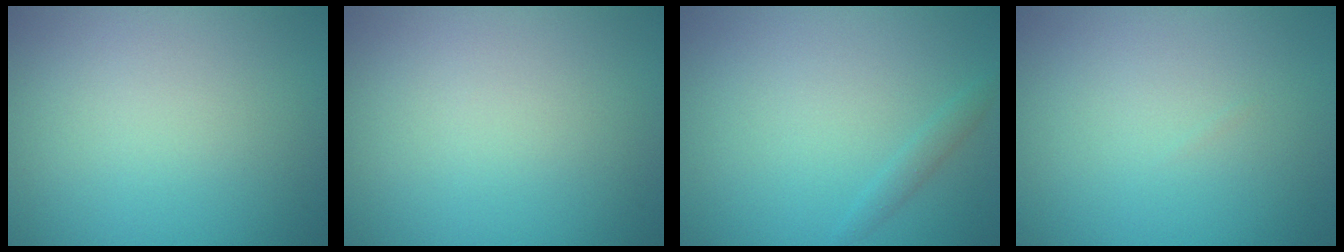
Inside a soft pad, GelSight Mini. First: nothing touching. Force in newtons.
{"total": 0.0}
{"total": 0.9, "press": 0.9, "slide": 0.0}
{"total": 0.0}